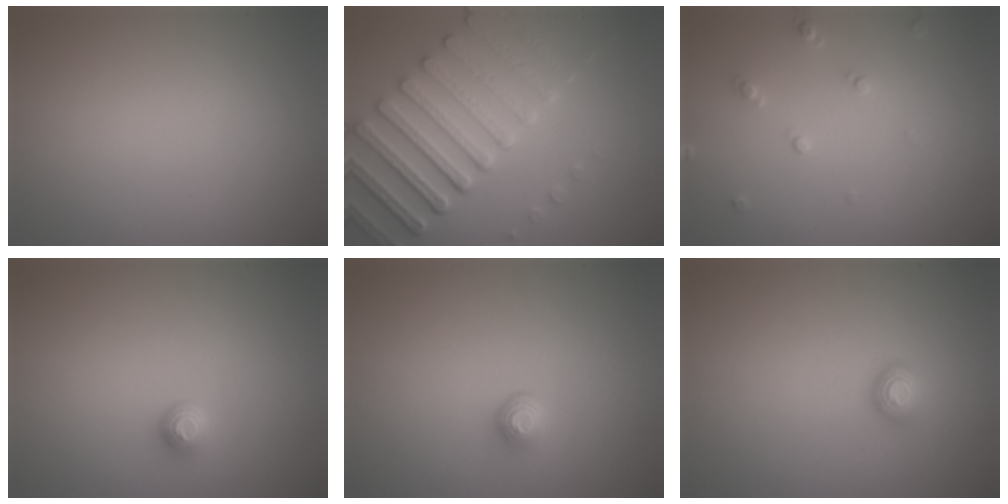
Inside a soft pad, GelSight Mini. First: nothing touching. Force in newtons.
{"total": 6.9, "press": 5.7, "slide": 3.9}
{"total": 1.3, "press": 1.2, "slide": 0.3}
{"total": 1.2, "press": 0.9, "slide": 0.8}
{"total": 1.5, "press": 1.0, "slide": 1.1}
{"total": 1.3, "press": 1.0, "slide": 0.8}